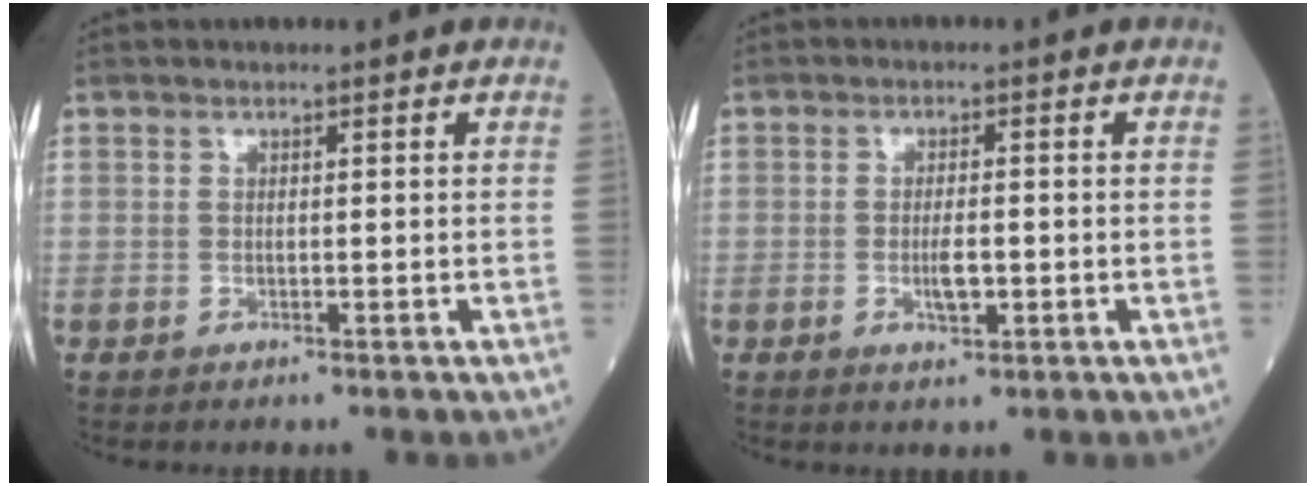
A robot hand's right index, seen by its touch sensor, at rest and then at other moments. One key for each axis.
{"total": 3.1, "fx": -0.8, "fy": 0.8, "fz": 2.9, "tx": -0.057, "ty": -0.001, "tz": -0.011}